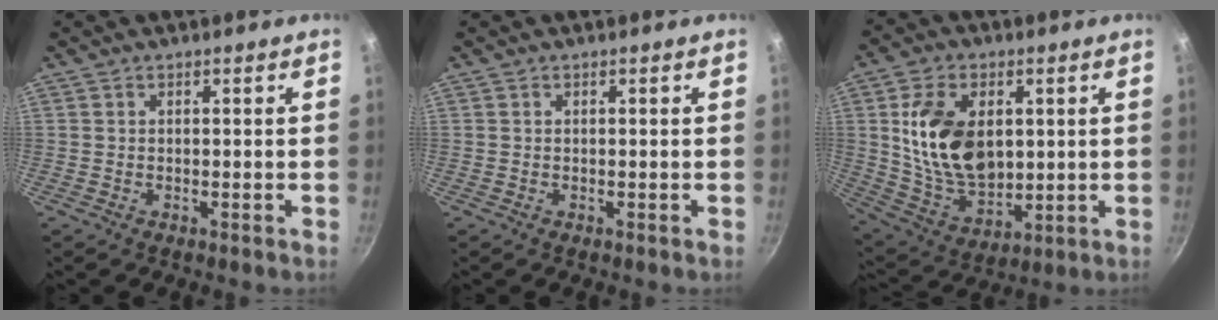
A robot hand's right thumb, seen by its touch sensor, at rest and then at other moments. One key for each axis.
{"total": 0.0}
{"total": 17.4, "fx": 2.9, "fy": 11.4, "fz": 12.8, "tx": -0.206, "ty": -0.020, "tz": 0.067}